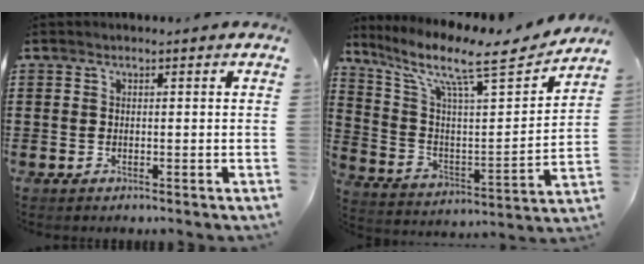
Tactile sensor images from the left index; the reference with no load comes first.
{"total": 12.0, "force": [9.1, 2.2, 7.4], "torque": [-0.166, -0.057, 0.143]}